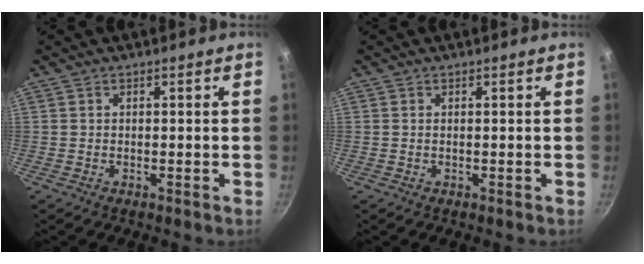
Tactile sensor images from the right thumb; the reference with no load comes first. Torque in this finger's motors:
{"motor_torque": [-0.21, 0.11, -0.37, 0.25, 0.03]}